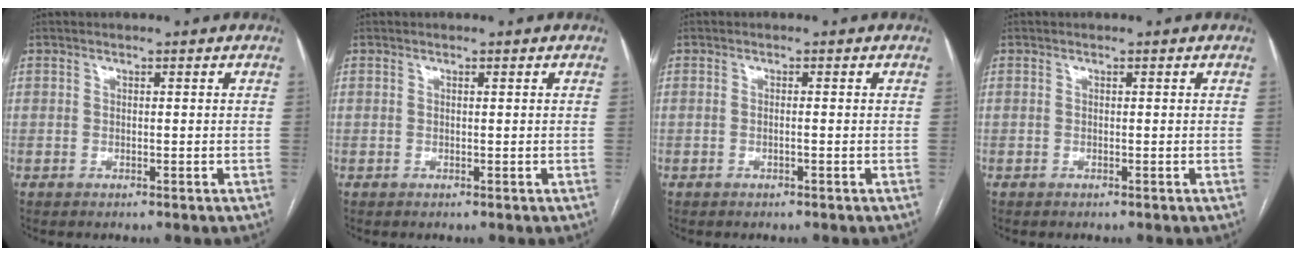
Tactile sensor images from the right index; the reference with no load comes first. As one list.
[{"total": 0.0}, {"total": 0.5, "force": [-0.2, 0.0, 0.5], "torque": [-0.010, 0.001, -0.003]}, {"total": 0.0}]